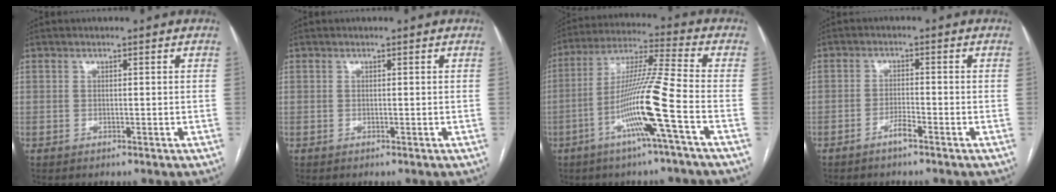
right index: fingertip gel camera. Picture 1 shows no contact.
{"total": 0.0}
{"total": 13.5, "force": [-5.0, -1.8, 12.4], "torque": [-0.237, 0.000, -0.098]}
{"total": 2.3, "force": [-1.7, 0.1, 1.5], "torque": [-0.029, 0.000, -0.034]}